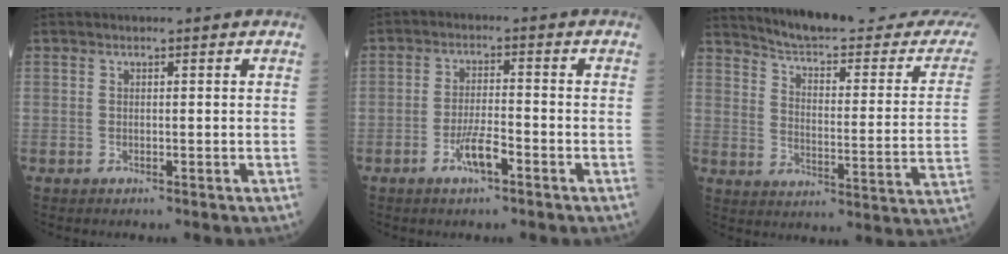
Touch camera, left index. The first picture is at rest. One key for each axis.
{"total": 4.4, "fx": -2.4, "fy": 0.8, "fz": 3.6, "tx": -0.074, "ty": 0.000, "tz": -0.047}
{"total": 23.9, "fx": 22.6, "fy": 1.6, "fz": 7.7, "tx": -0.104, "ty": -0.099, "tz": 0.279}